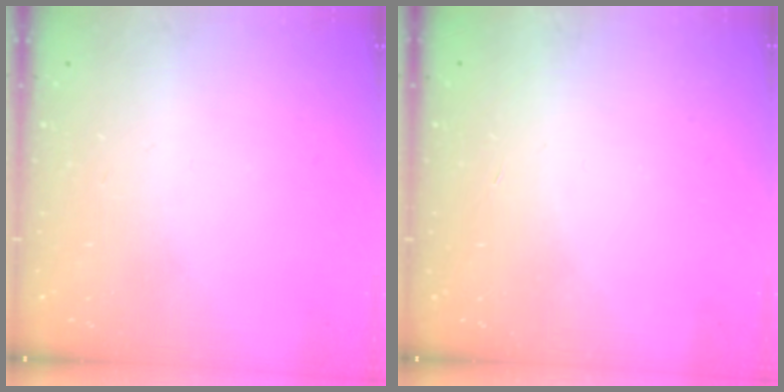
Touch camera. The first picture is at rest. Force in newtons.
{"total": 1.6, "press": 1.6, "slide": 0.1}